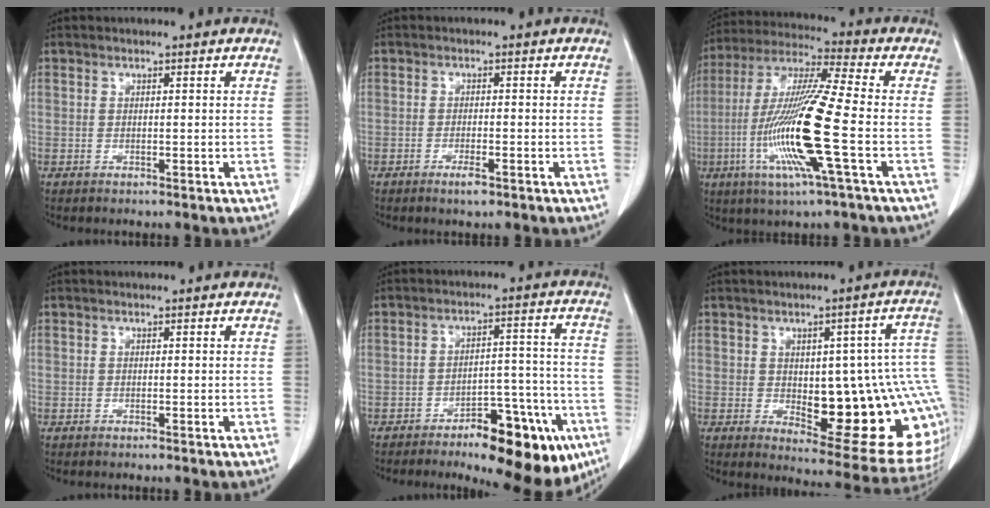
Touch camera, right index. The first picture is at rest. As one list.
[{"total": 2.3, "force": [-1.5, 0.4, 1.8], "torque": [-0.032, -0.003, -0.023]}, {"total": 16.7, "force": [-4.2, -0.3, 16.2], "torque": [-0.333, -0.015, -0.090]}, {"total": 0.0}, {"total": 14.6, "force": [-9.0, 5.4, 10.1], "torque": [-0.097, 0.029, -0.122]}, {"total": 20.3, "force": [-2.3, 6.2, 19.2], "torque": [-0.160, 0.022, -0.002]}]